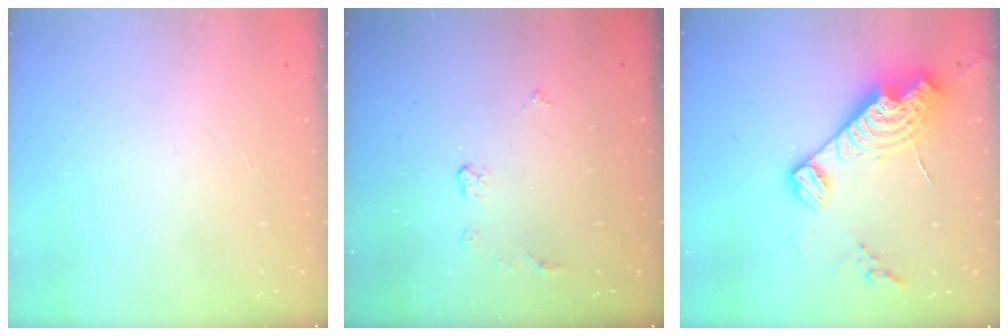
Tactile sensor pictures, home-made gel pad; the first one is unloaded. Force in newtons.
{"total": 3.6, "press": 3.5, "slide": 0.4}
{"total": 17.4, "press": 17.3, "slide": 1.7}